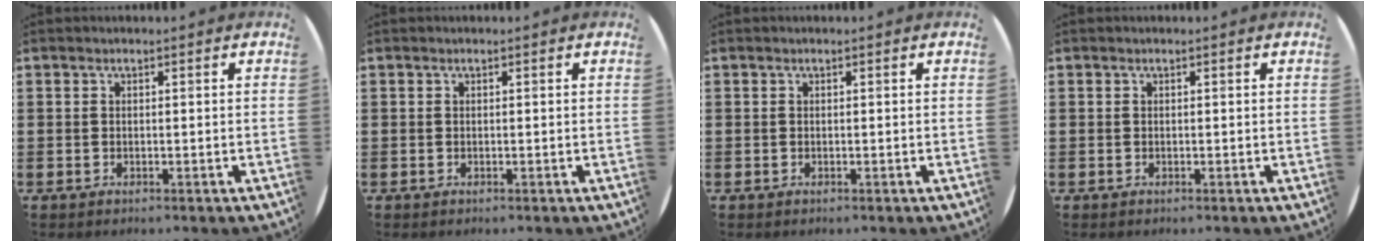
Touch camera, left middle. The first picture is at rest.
{"total": 0.0}
{"total": 0.0}
{"total": 0.0}